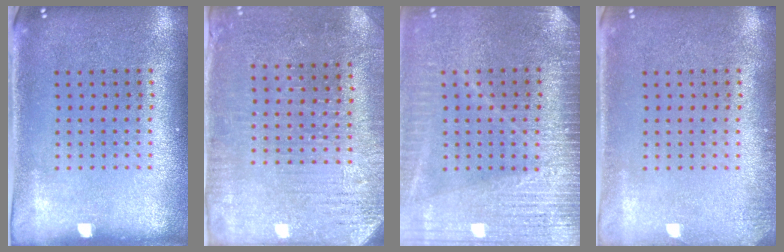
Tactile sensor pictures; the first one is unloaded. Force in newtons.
{"total": 2.9, "press": 2.8, "slide": 0.7}
{"total": 3.8, "press": 3.3, "slide": 1.9}
{"total": 1.0, "press": 1.0, "slide": 0.1}